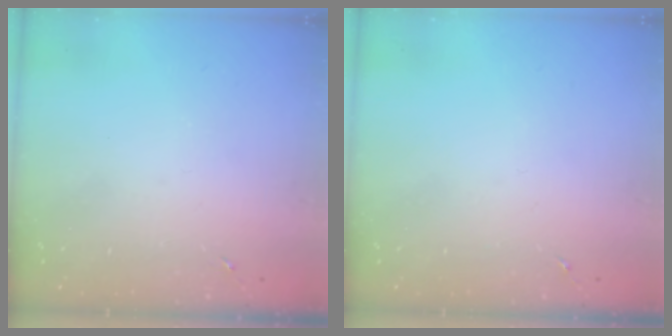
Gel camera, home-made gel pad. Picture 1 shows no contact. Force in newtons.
{"total": 0.0}